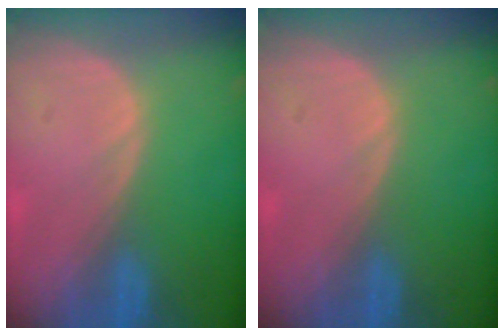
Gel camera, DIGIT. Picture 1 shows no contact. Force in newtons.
{"total": 0.0}